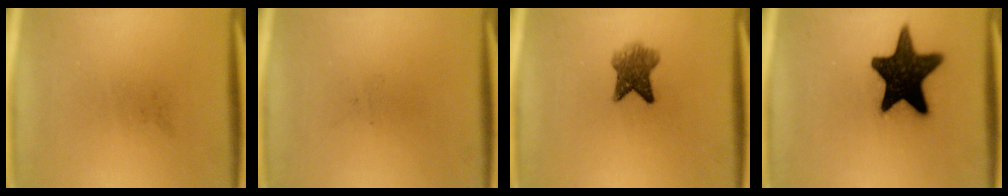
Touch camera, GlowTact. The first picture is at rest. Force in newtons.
{"total": 0.0}
{"total": 5.2}
{"total": 18.0}